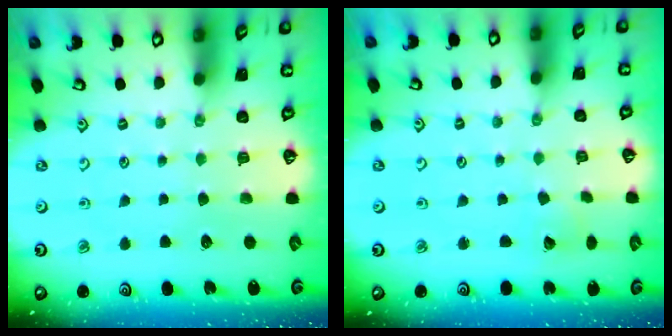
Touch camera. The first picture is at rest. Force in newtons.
{"total": 2.8, "press": 2.8, "slide": 0.0}